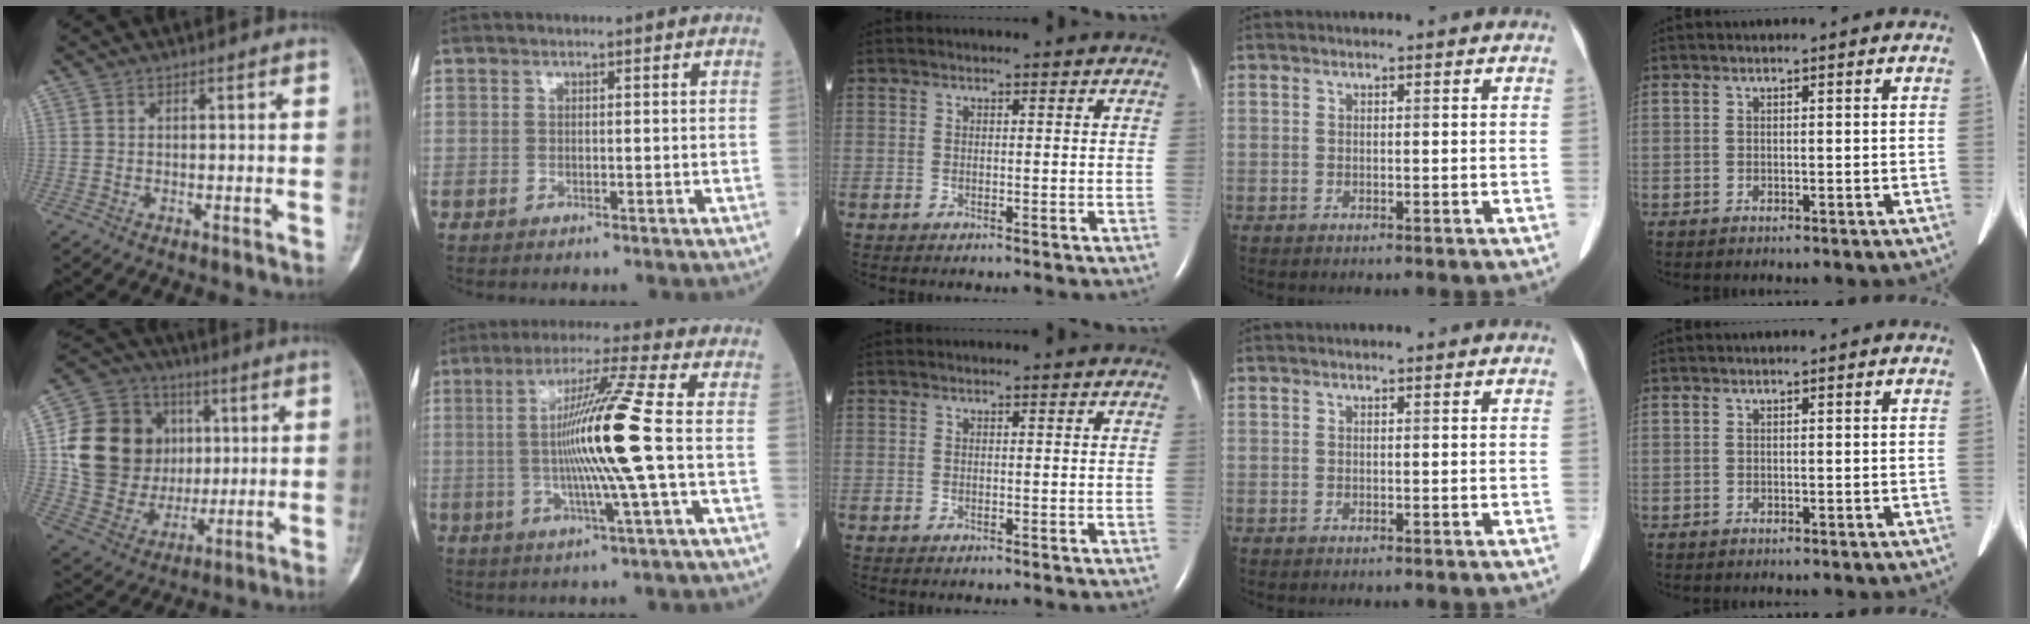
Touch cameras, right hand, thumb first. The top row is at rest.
{"thumb": {"total": 20.3, "force": [3.2, 17.1, 10.4], "torque": [-0.157, 0.017, 0.076]}, "index": {"total": 12.9, "force": [-0.6, -2.1, 12.7], "torque": [-0.240, -0.006, -0.013]}}